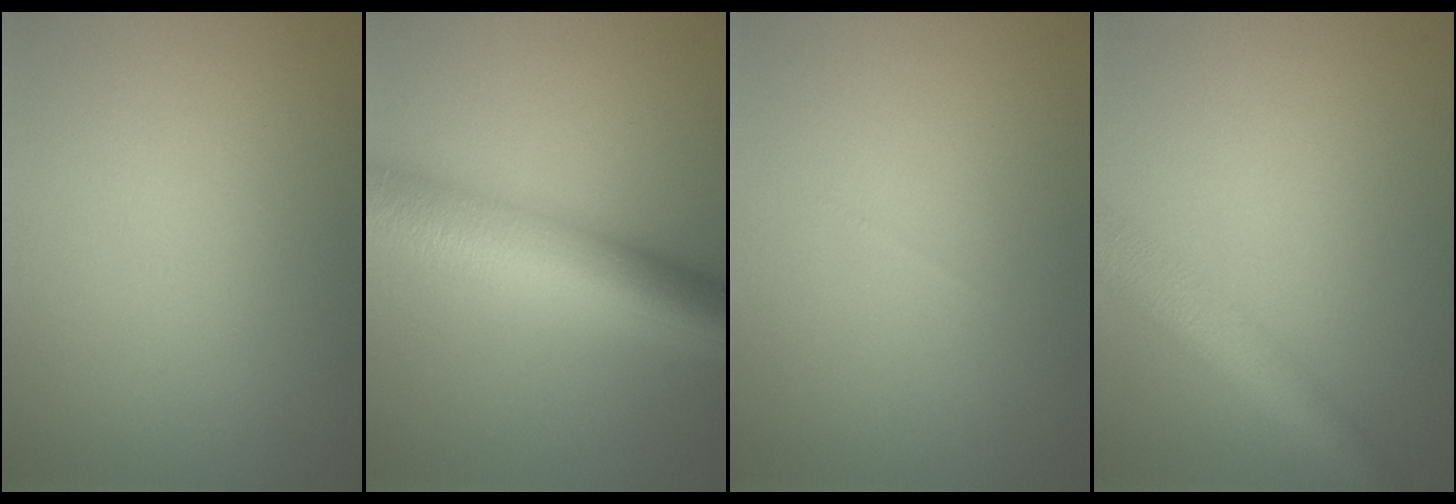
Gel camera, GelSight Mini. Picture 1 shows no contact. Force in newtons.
{"total": 10.1, "press": 10.1, "slide": 0.1}
{"total": 0.0}
{"total": 4.9, "press": 4.9, "slide": 0.3}